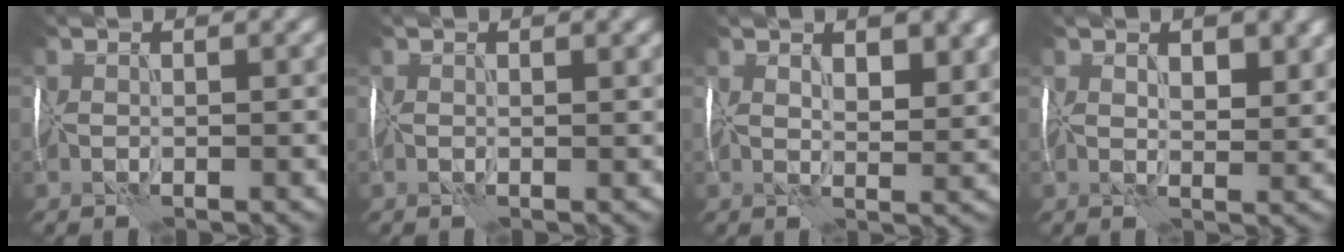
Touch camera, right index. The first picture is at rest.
{"total": 0.9, "force": [0.6, 0.2, 0.6], "torque": [-0.005, 0.003, 0.009]}
{"total": 5.1, "force": [2.3, 2.3, 4.0], "torque": [-0.051, 0.003, 0.036]}
{"total": 4.6, "force": [2.0, 2.1, 3.6], "torque": [-0.047, 0.005, 0.031]}